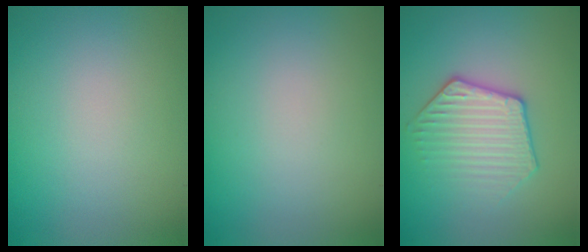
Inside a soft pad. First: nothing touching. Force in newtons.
{"total": 0.0}
{"total": 3.4, "press": 3.2, "slide": 1.3}